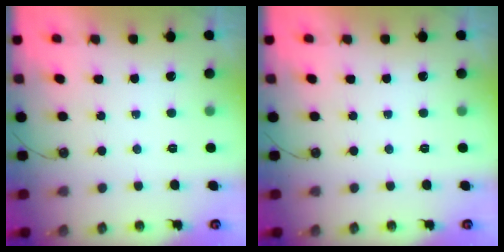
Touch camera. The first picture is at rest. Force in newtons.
{"total": 0.0}